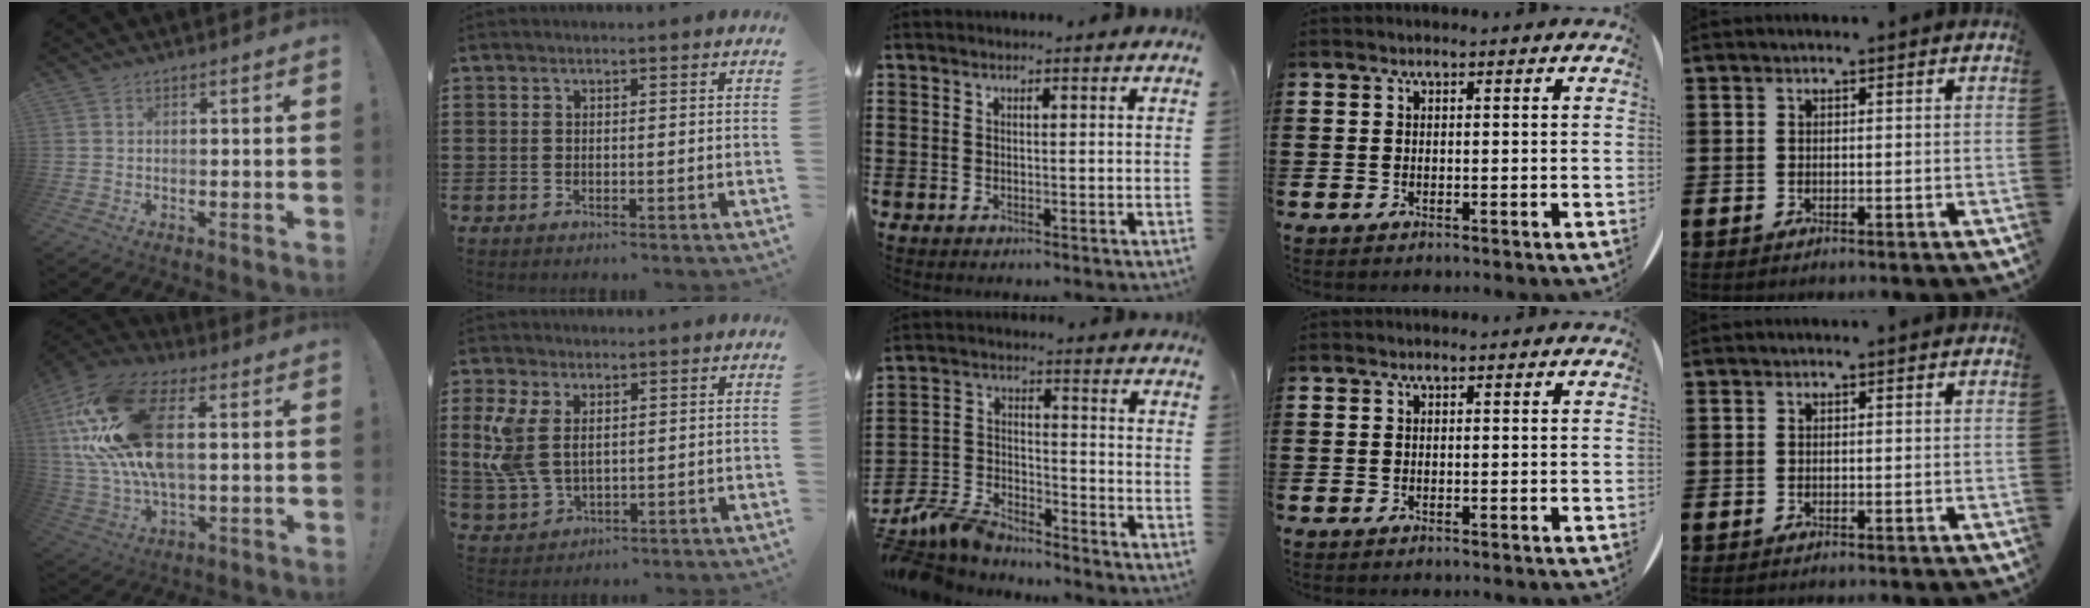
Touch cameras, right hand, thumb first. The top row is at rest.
{"thumb": {"total": 24.5, "force": [5.3, 13.1, 20.0], "torque": [-0.377, -0.009, 0.096]}, "index": {"total": 5.5, "force": [1.4, 3.4, 4.0], "torque": [-0.109, 0.000, 0.022]}, "middle": {"total": 7.4, "force": [-7.1, 1.4, 1.5], "torque": [-0.044, 0.008, -0.143]}}